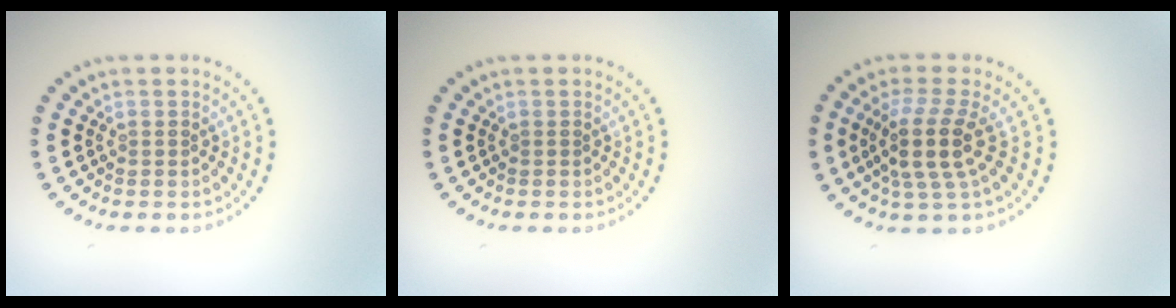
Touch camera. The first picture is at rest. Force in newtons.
{"total": 0.0}
{"total": 4.2, "press": 3.3, "slide": 2.7}